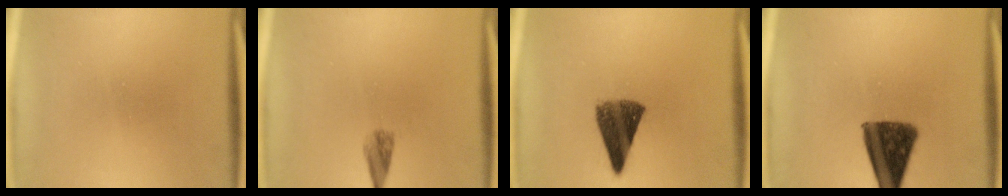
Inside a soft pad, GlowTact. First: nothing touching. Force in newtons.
{"total": 1.8}
{"total": 8.4}
{"total": 12.0}